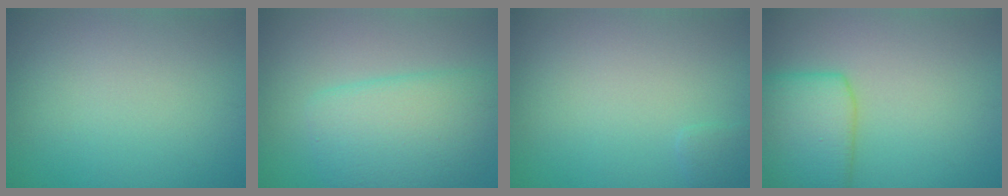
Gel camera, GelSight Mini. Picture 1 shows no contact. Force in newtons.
{"total": 5.6, "press": 5.6, "slide": 0.1}
{"total": 0.8, "press": 0.8, "slide": 0.1}
{"total": 6.1, "press": 6.1, "slide": 0.4}